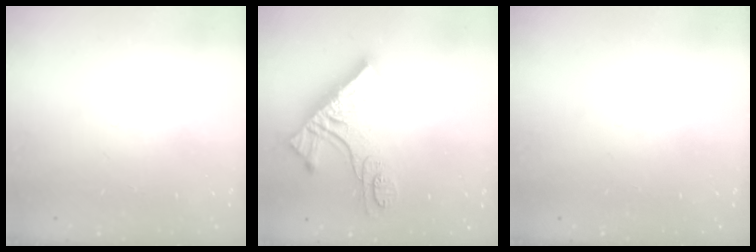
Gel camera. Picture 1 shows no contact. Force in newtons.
{"total": 16.3, "press": 16.3, "slide": 1.4}
{"total": 0.0}